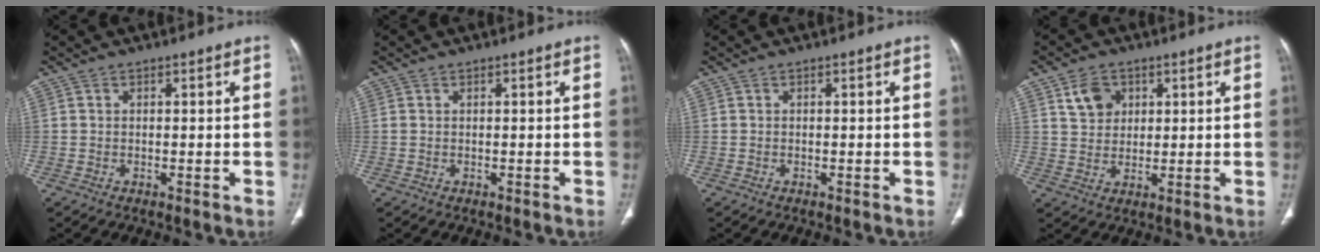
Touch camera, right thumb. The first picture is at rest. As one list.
[{"total": 0.0}, {"total": 0.0}, {"total": 6.0, "force": [2.7, 4.6, 2.7], "torque": [-0.028, -0.013, 0.053]}]